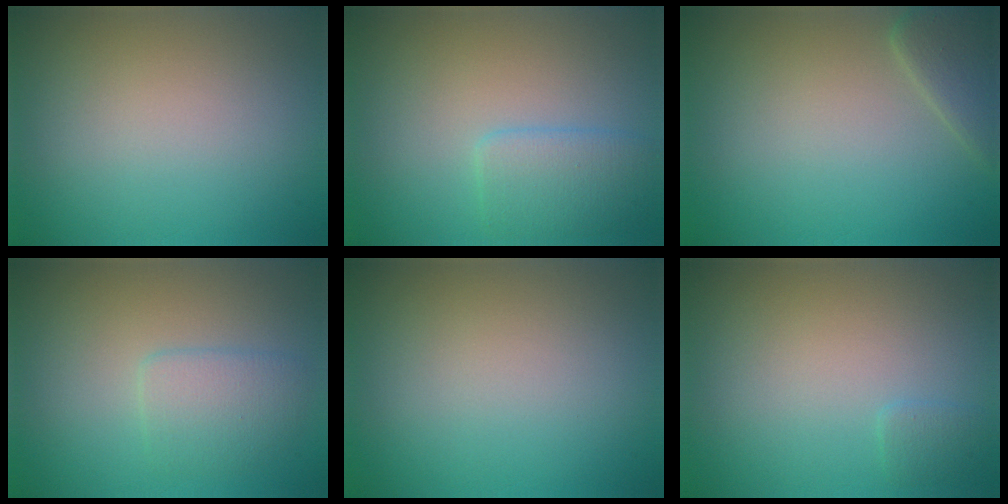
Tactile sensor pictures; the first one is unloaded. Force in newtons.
{"total": 2.8, "press": 2.8, "slide": 0.1}
{"total": 2.6, "press": 2.6, "slide": 0.2}
{"total": 2.4, "press": 2.3, "slide": 0.2}
{"total": 0.0}
{"total": 0.9, "press": 0.9, "slide": 0.1}